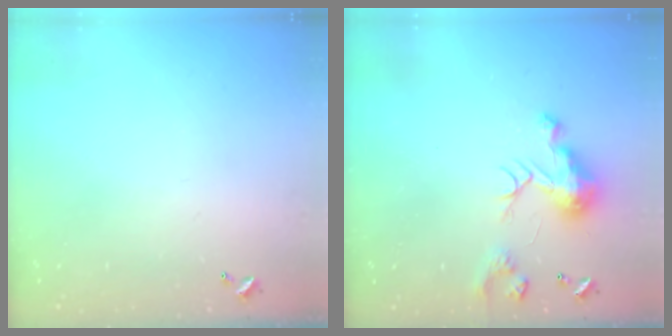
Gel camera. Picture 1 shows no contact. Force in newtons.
{"total": 9.2, "press": 9.2, "slide": 0.5}